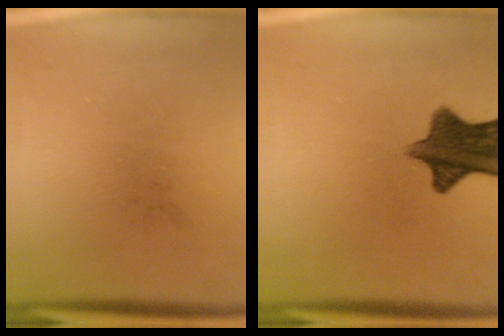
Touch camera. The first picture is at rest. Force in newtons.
{"total": 10.5}